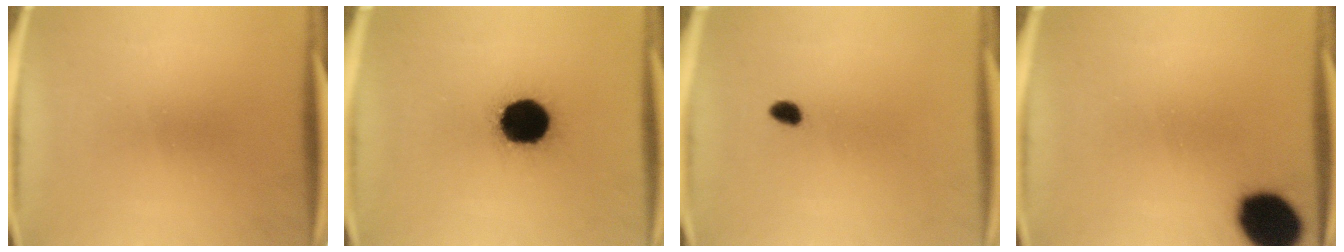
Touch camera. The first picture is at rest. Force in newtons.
{"total": 18.0}
{"total": 2.0}
{"total": 14.3}